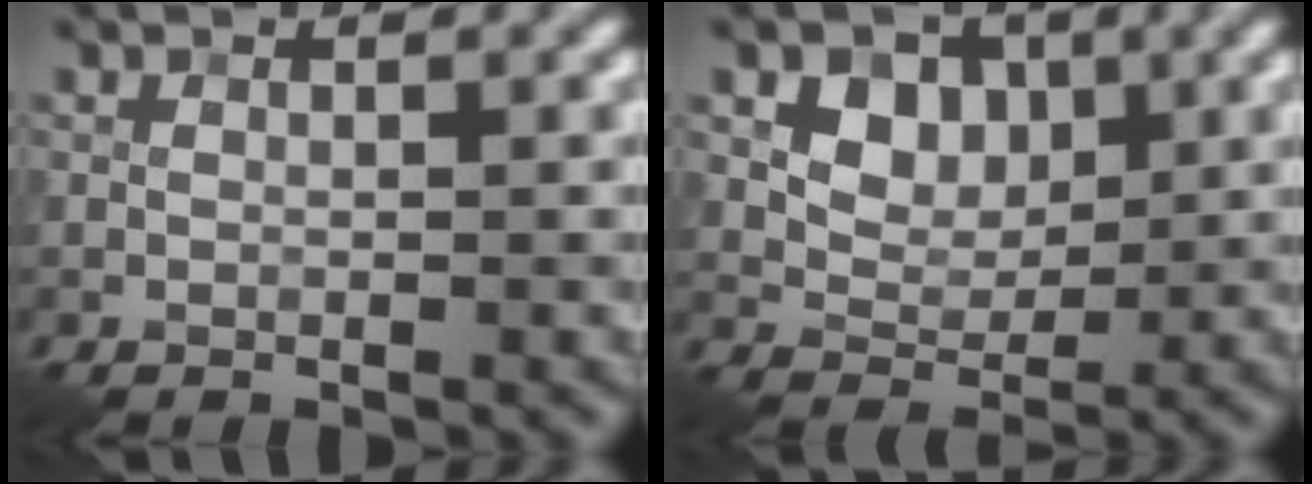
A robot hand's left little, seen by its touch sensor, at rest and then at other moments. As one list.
[{"total": 4.2, "force": [1.4, 3.2, 2.3], "torque": [-0.037, -0.009, 0.027]}]